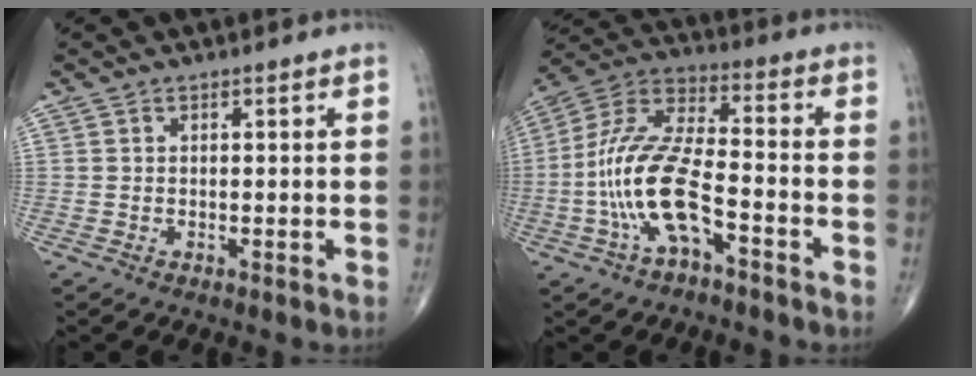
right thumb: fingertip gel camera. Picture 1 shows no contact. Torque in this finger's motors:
{"motor_torque": [2.63, 2.38, 1.15, -1.24, 0.64]}